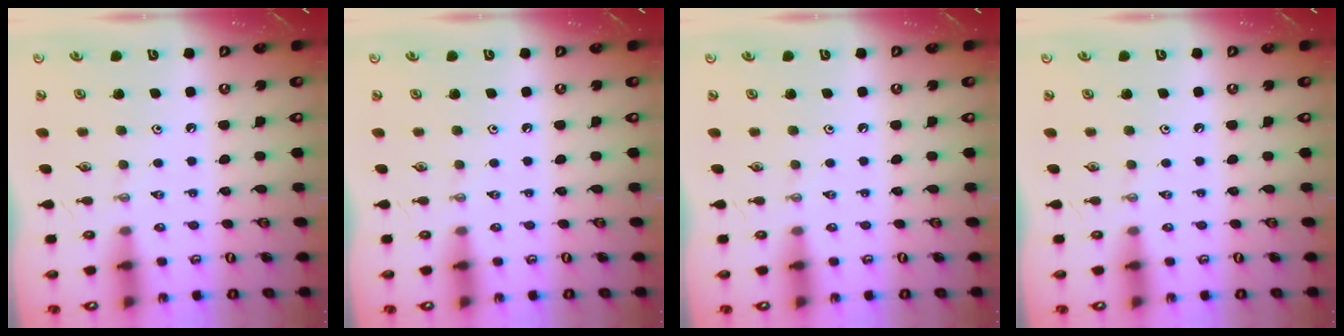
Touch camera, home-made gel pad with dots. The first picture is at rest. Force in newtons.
{"total": 0.0}
{"total": 0.0}
{"total": 0.0}